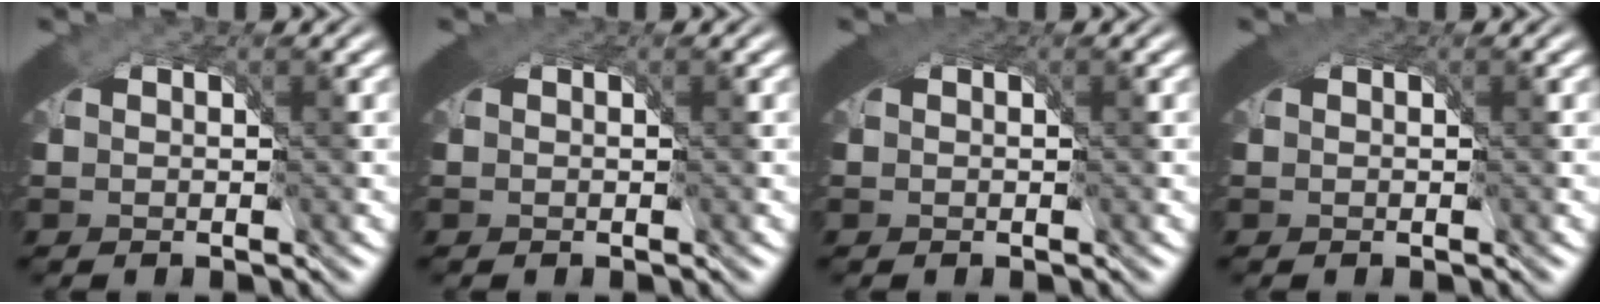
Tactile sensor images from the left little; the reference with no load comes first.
{"total": 1.0, "force": [0.5, 0.7, 0.5], "torque": [-0.011, -0.001, 0.008]}
{"total": 1.7, "force": [0.9, 1.0, 1.1], "torque": [-0.020, -0.003, 0.015]}
{"total": 1.4, "force": [0.7, 0.9, 0.8], "torque": [-0.015, -0.002, 0.012]}